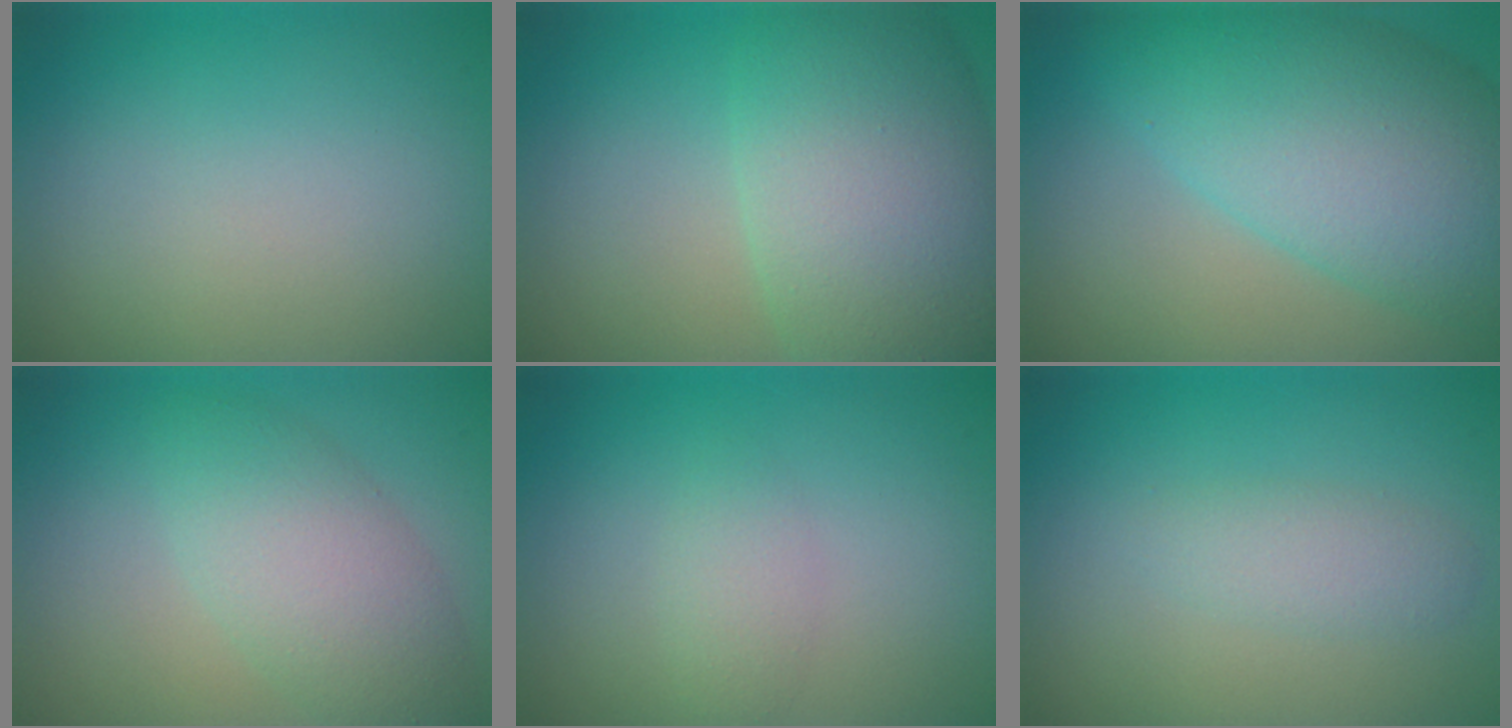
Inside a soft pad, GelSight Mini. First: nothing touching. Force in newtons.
{"total": 9.6, "press": 9.6, "slide": 0.3}
{"total": 10.3, "press": 10.3, "slide": 0.4}
{"total": 4.5, "press": 4.5, "slide": 0.0}
{"total": 1.5, "press": 1.5, "slide": 0.0}
{"total": 1.8, "press": 1.8, "slide": 0.0}